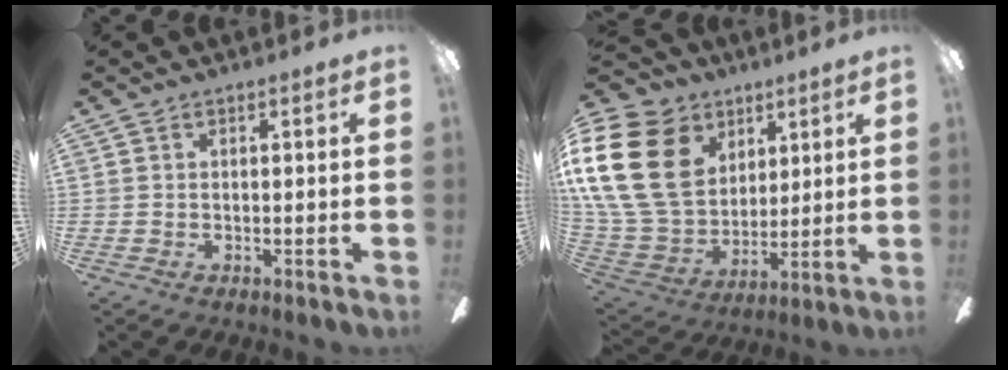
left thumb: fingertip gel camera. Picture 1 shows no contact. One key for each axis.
{"total": 25.0, "fx": 8.3, "fy": 18.7, "fz": 14.4, "tx": -0.319, "ty": -0.027, "tz": 0.161}